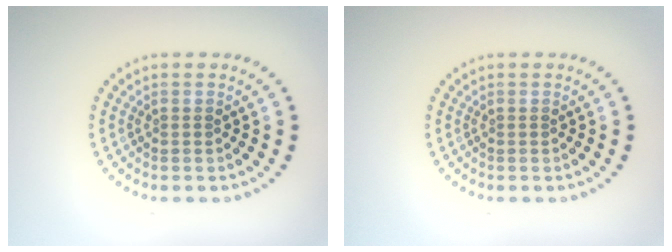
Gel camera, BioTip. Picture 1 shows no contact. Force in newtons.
{"total": 0.0}